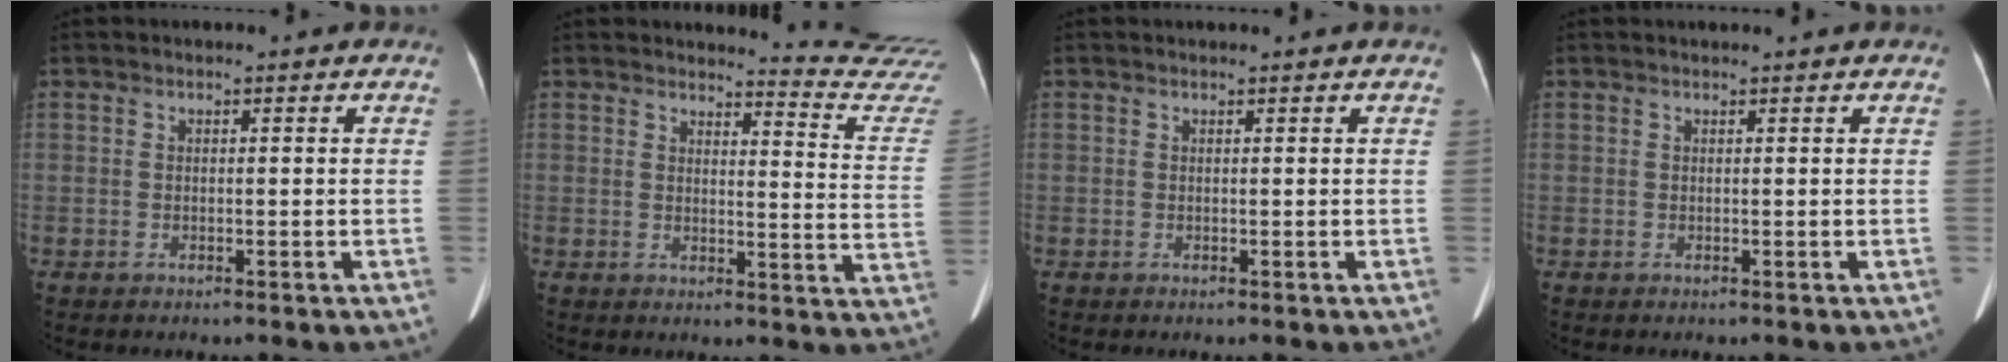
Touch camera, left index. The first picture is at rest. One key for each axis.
{"total": 13.4, "fx": 13.3, "fy": -1.7, "fz": -0.4, "tx": 0.009, "ty": -0.148, "tz": 0.123}
{"total": 0.8, "fx": 0.8, "fy": -0.1, "fz": 0.3, "tx": -0.005, "ty": 0.005, "tz": 0.017}
{"total": 1.4, "fx": 1.3, "fy": -0.3, "fz": 0.5, "tx": -0.010, "ty": 0.013, "tz": 0.022}